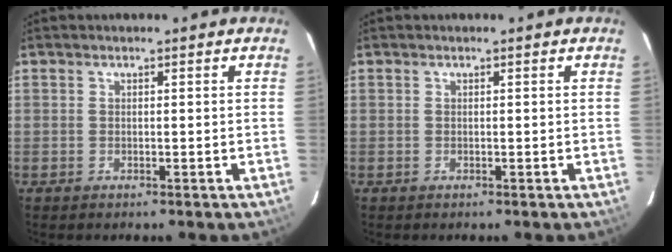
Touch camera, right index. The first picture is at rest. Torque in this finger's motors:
{"motor_torque": [-0.02, -0.02, 0.00, 0.00]}